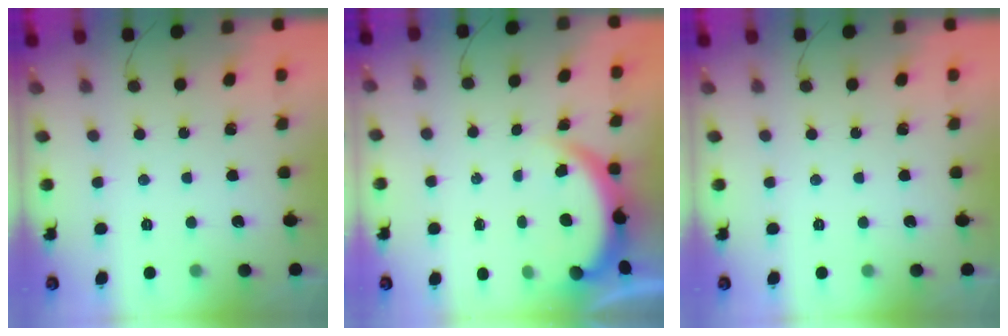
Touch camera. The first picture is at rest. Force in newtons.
{"total": 3.9, "press": 3.9, "slide": 0.2}
{"total": 0.0}